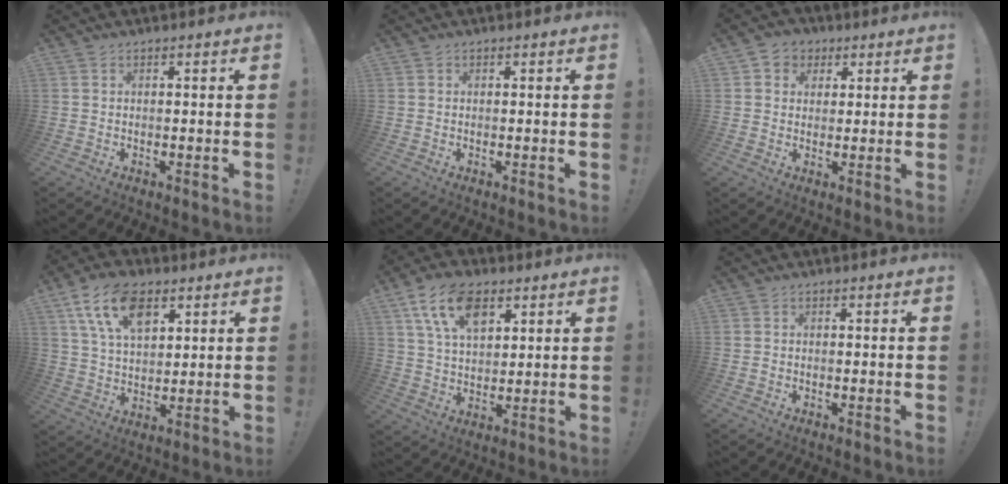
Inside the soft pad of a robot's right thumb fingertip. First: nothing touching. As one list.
[{"total": 0.0}, {"total": 5.4, "force": [1.7, 5.0, 1.4], "torque": [-0.021, -0.002, 0.033]}, {"total": 14.9, "force": [7.3, 8.6, 9.7], "torque": [-0.167, -0.014, 0.137]}, {"total": 14.1, "force": [7.0, 8.2, 9.1], "torque": [-0.164, -0.010, 0.132]}, {"total": 0.5, "force": [-0.2, 0.4, 0.2], "torque": [-0.006, 0.003, -0.003]}]